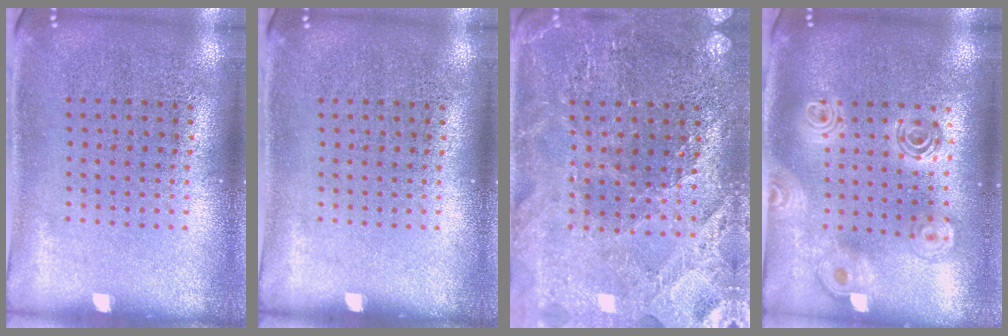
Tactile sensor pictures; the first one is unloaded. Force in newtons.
{"total": 0.0}
{"total": 2.6, "press": 2.6, "slide": 0.4}
{"total": 2.0, "press": 1.7, "slide": 1.1}